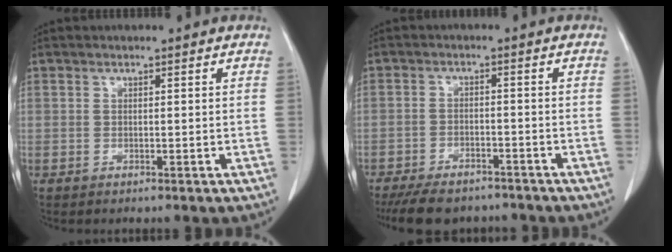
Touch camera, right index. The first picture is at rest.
{"total": 10.3, "force": [-8.6, 3.9, 3.9], "torque": [-0.063, -0.007, -0.124]}